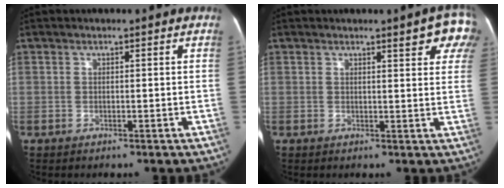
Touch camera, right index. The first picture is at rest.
{"total": 6.7, "force": [4.5, 1.6, 4.6], "torque": [-0.042, -0.002, 0.032]}